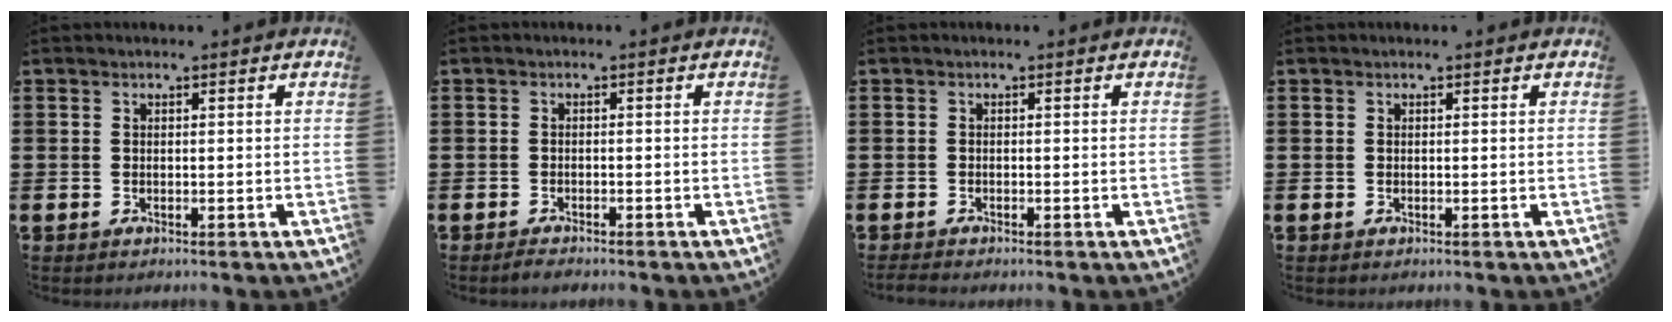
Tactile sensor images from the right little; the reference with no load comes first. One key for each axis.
{"total": 0.9, "fx": -0.9, "fy": 0.1, "fz": 0.3, "tx": -0.008, "ty": -0.002, "tz": -0.017}
{"total": 0.7, "fx": -0.6, "fy": 0.0, "fz": 0.3, "tx": -0.006, "ty": -0.002, "tz": -0.013}
{"total": 0.0}